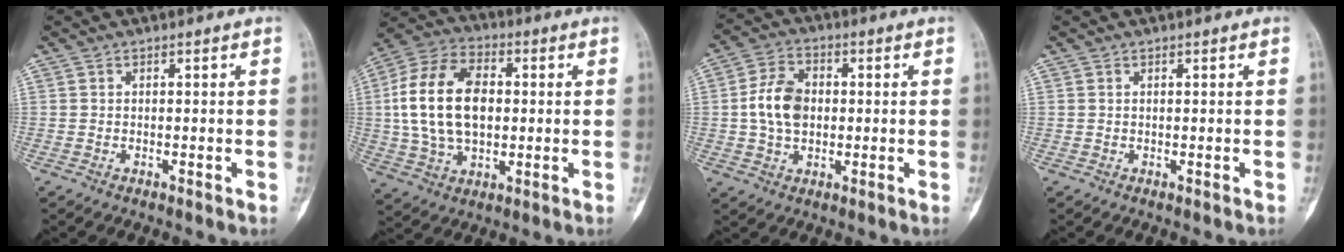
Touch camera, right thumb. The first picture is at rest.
{"total": 17.9, "force": [1.3, 11.3, 13.8], "torque": [-0.253, 0.017, 0.025]}
{"total": 9.0, "force": [0.1, 6.4, 6.4], "torque": [-0.103, 0.012, -0.004]}
{"total": 0.0}